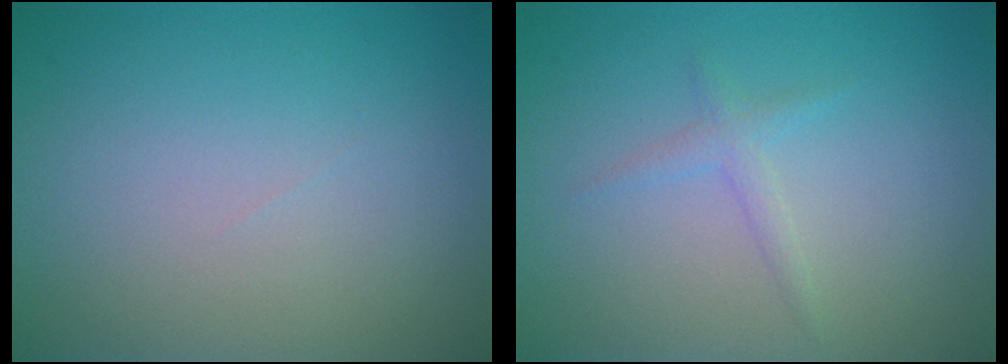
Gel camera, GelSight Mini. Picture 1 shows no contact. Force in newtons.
{"total": 1.2, "press": 1.2, "slide": 0.0}